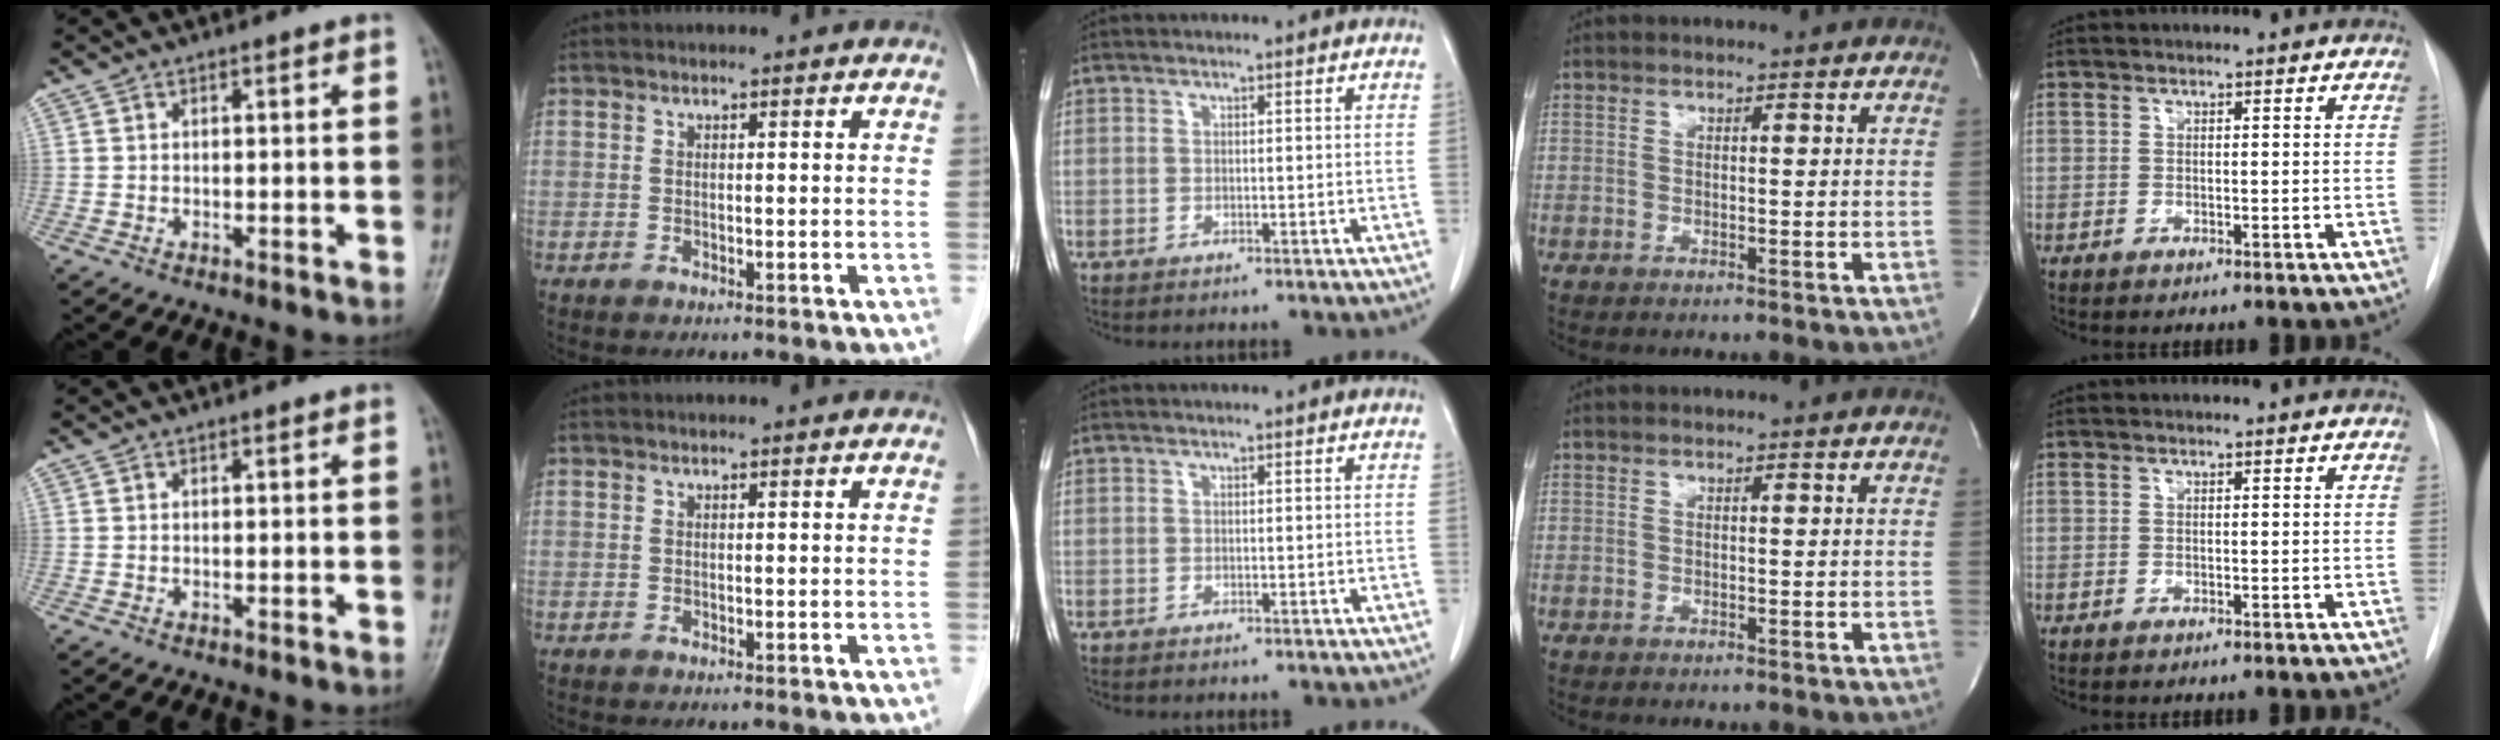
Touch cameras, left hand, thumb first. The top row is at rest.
{}